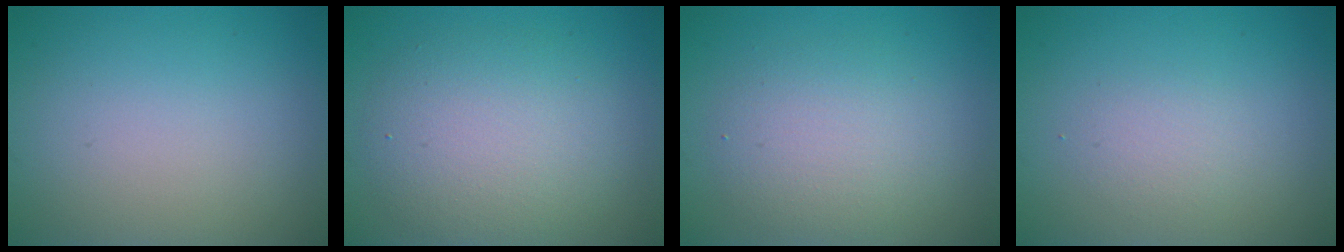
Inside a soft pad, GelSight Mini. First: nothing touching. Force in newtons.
{"total": 5.9, "press": 5.9, "slide": 0.3}
{"total": 3.9, "press": 3.9, "slide": 0.0}
{"total": 1.5, "press": 1.4, "slide": 0.1}